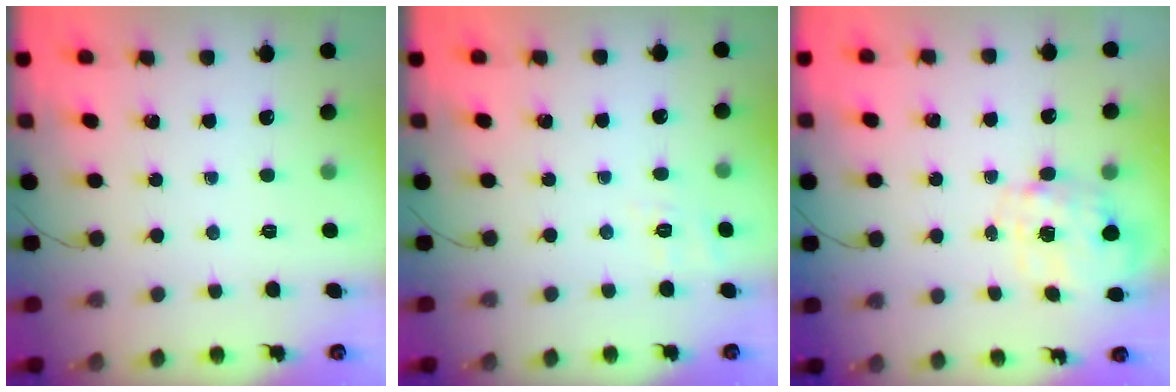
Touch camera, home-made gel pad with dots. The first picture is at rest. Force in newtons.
{"total": 2.4, "press": 1.3, "slide": 2.1}
{"total": 2.9, "press": 2.7, "slide": 0.9}